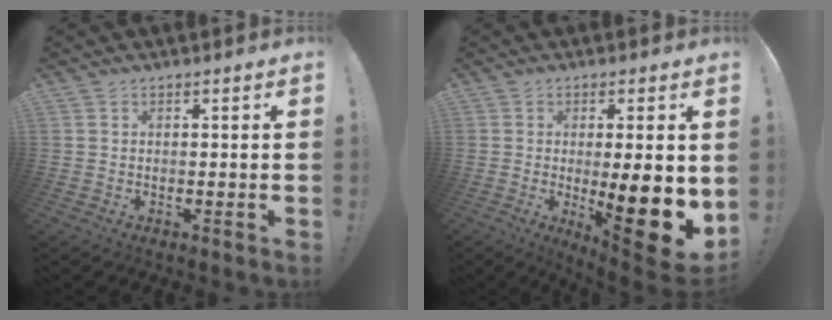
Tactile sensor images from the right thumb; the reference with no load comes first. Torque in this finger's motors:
{"motor_torque": [0.09, 0.77, 1.75, 0.17, 0.09]}